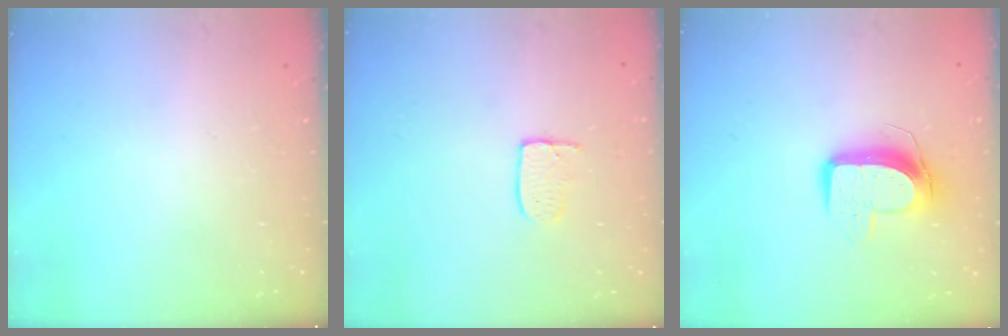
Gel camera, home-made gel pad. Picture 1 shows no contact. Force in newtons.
{"total": 3.3, "press": 3.3, "slide": 0.1}
{"total": 10.2, "press": 10.2, "slide": 0.2}